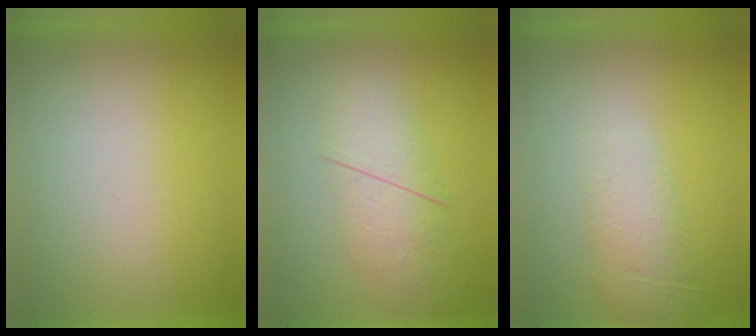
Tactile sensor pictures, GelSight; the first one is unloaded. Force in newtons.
{"total": 2.8}
{"total": 1.0}